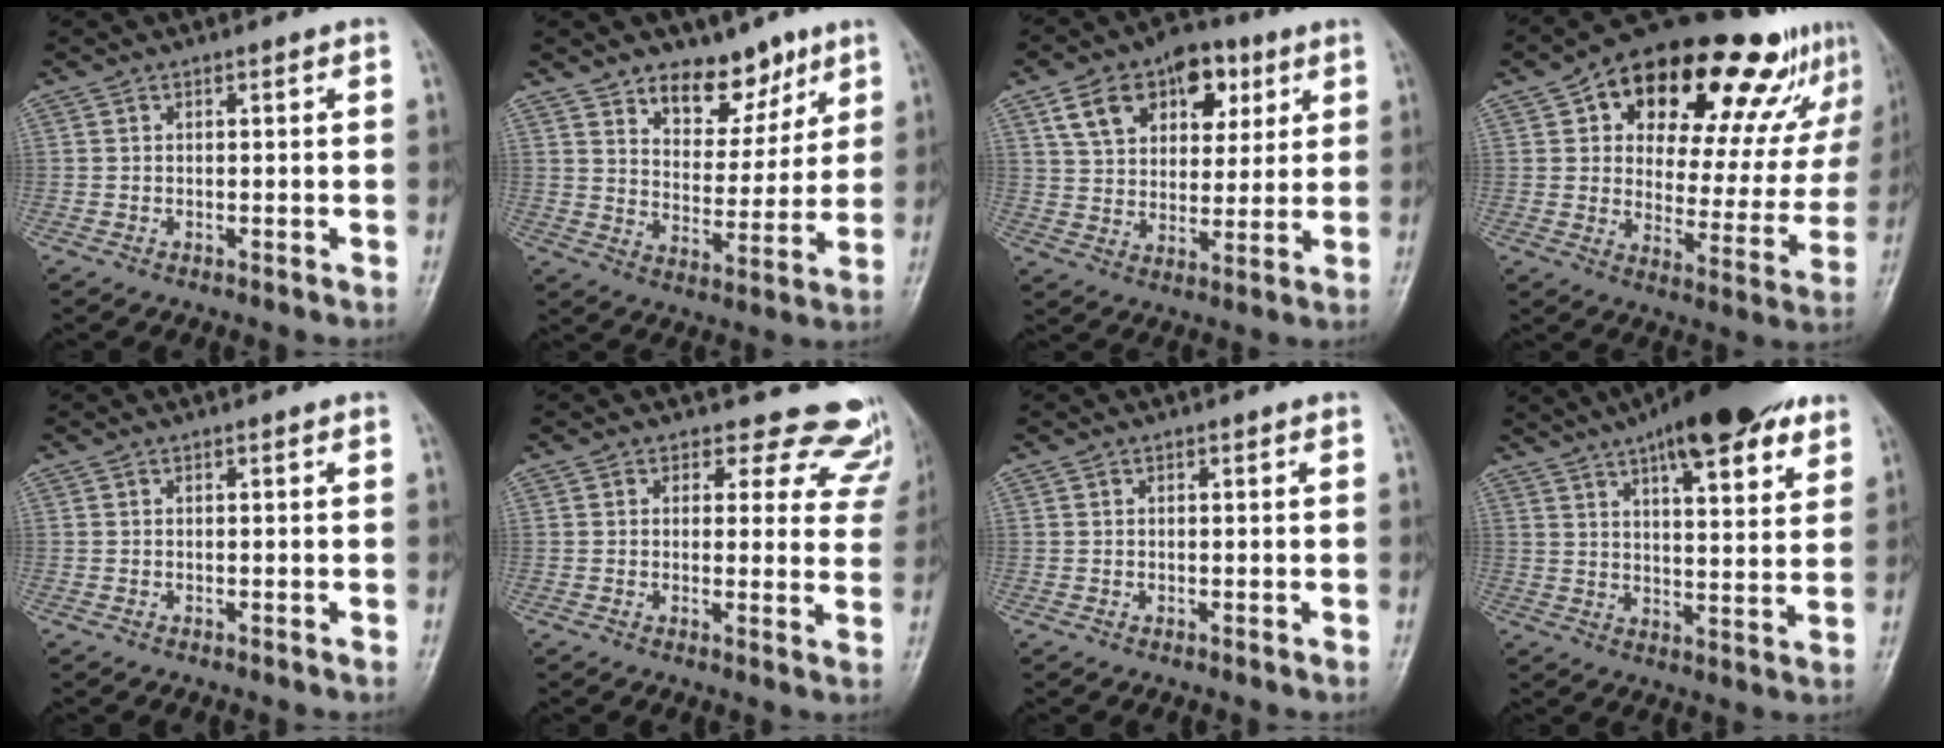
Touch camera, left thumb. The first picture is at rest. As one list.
[{"total": 10.8, "force": [7.5, 6.4, 4.5], "torque": [-0.028, -0.048, 0.123]}, {"total": 16.1, "force": [7.4, 10.5, 9.6], "torque": [-0.115, -0.003, 0.126]}, {"total": 27.5, "force": [16.2, 12.9, 18.2], "torque": [-0.212, -0.022, 0.235]}, {"total": 0.0}, {"total": 12.8, "force": [11.3, 5.9, 1.4], "torque": [0.045, -0.076, 0.093]}, {"total": 0.0}, {"total": 20.4, "force": [12.7, 6.3, 14.7], "torque": [-0.193, -0.027, 0.185]}]